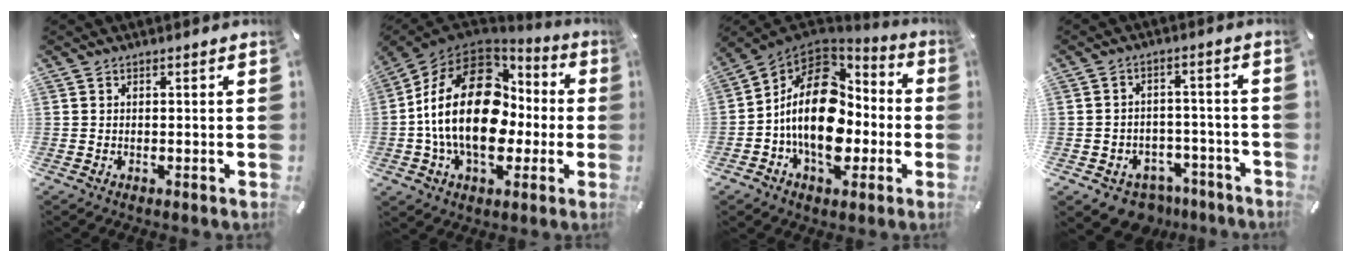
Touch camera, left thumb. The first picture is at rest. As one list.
[{"total": 25.1, "force": [-0.1, 16.8, 18.6], "torque": [-0.370, 0.021, 0.004]}, {"total": 19.3, "force": [-2.0, 13.5, 13.7], "torque": [-0.257, 0.002, -0.034]}, {"total": 7.0, "force": [-5.0, 4.6, 1.8], "torque": [-0.023, 0.042, -0.087]}]